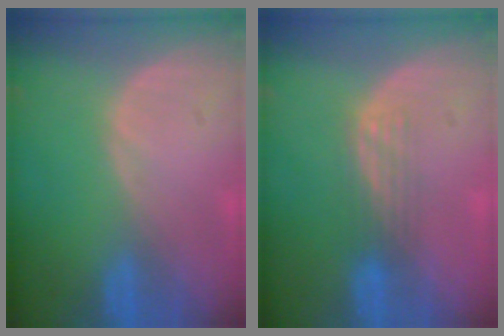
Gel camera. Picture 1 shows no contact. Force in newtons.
{"total": 2.9, "press": 2.6, "slide": 1.3}